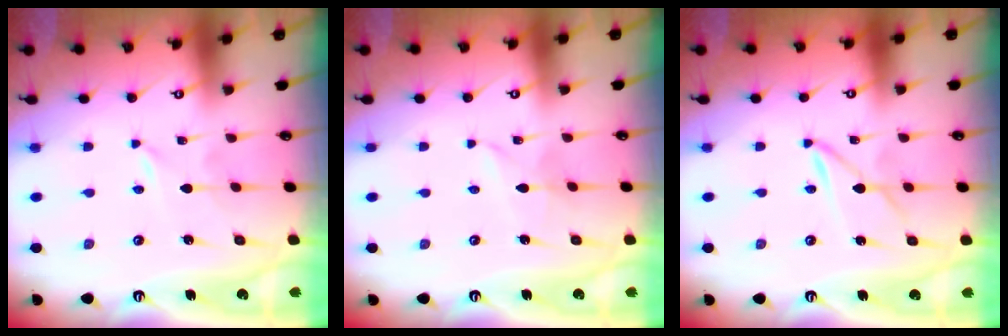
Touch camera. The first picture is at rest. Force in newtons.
{"total": 2.6, "press": 2.6, "slide": 0.3}
{"total": 1.9, "press": 1.9, "slide": 0.2}